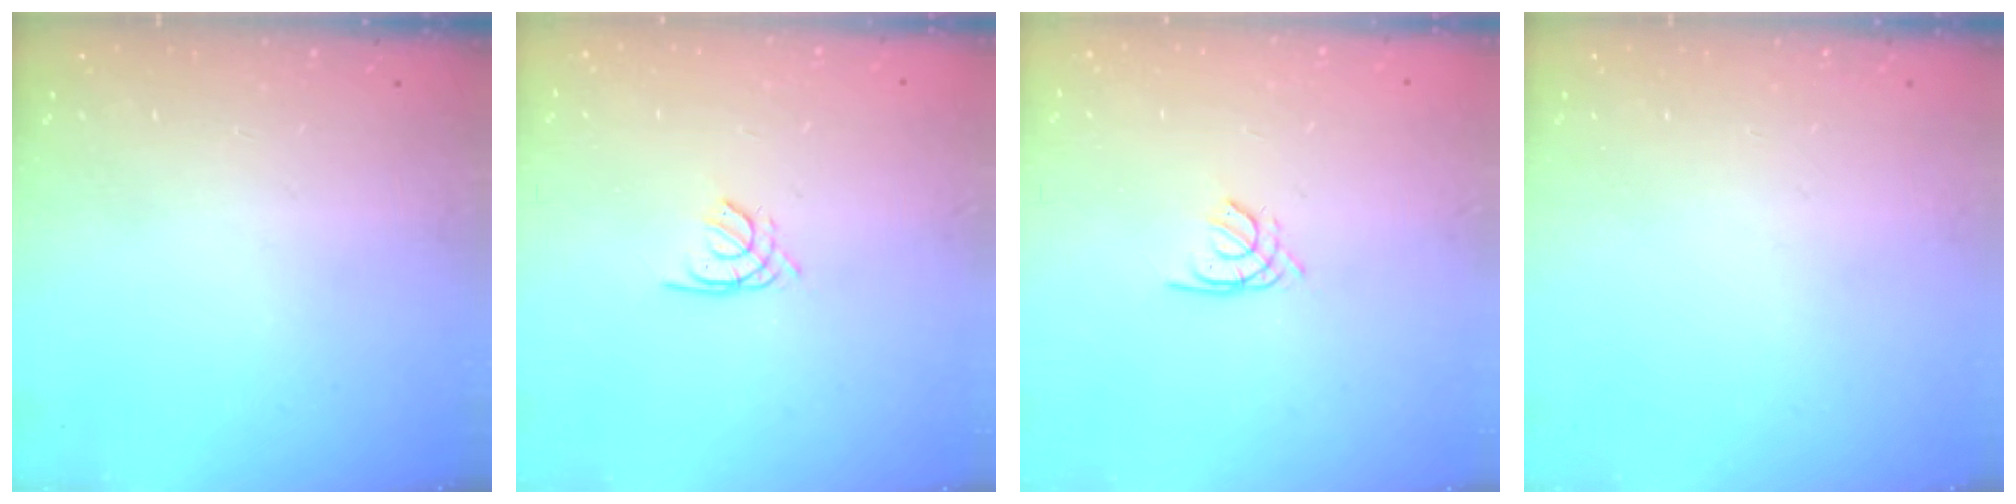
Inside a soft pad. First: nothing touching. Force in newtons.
{"total": 1.4, "press": 1.4, "slide": 0.4}
{"total": 1.4, "press": 1.4, "slide": 0.4}
{"total": 0.0}